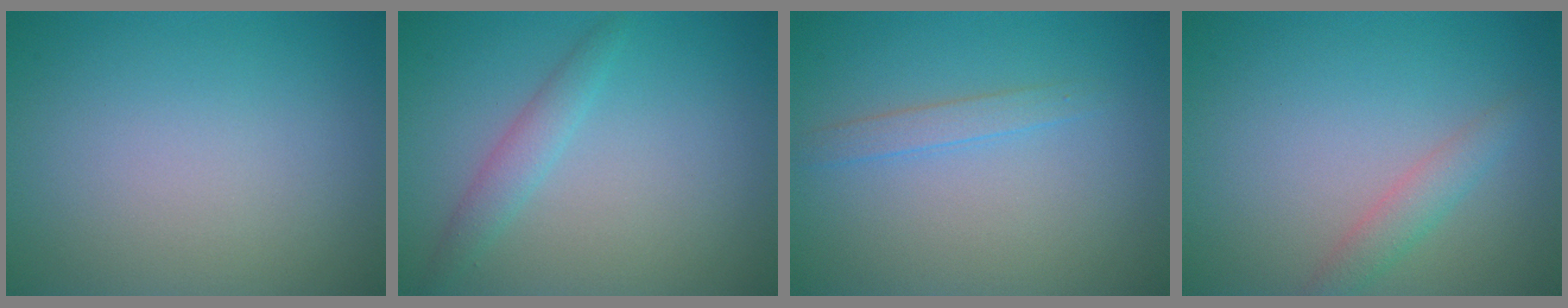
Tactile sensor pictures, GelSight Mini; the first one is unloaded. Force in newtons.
{"total": 1.8, "press": 1.8, "slide": 0.1}
{"total": 1.3, "press": 1.3, "slide": 0.1}
{"total": 1.9, "press": 1.9, "slide": 0.0}